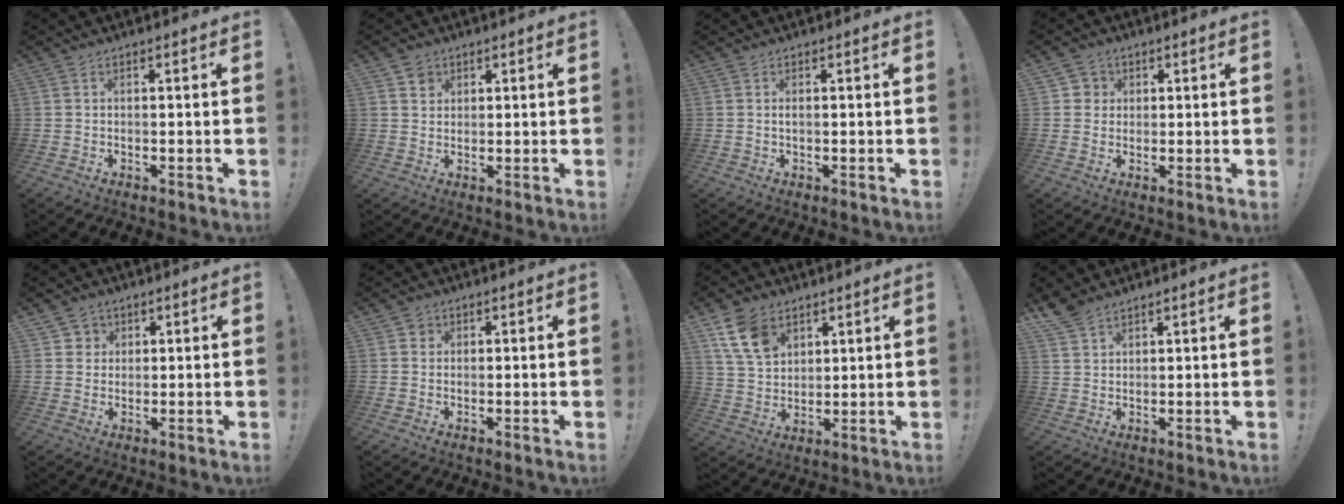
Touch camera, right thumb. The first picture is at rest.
{"total": 3.5, "force": [2.2, 2.8, 0.3], "torque": [0.004, -0.011, 0.038]}
{"total": 0.7, "force": [-0.1, 0.2, 0.7], "torque": [-0.019, 0.003, 0.000]}
{"total": 3.8, "force": [0.8, 3.7, 0.6], "torque": [-0.013, 0.005, 0.016]}
{"total": 3.5, "force": [1.5, 3.2, 0.4], "torque": [-0.010, -0.004, 0.027]}
{"total": 1.9, "force": [0.7, 1.8, 0.3], "torque": [-0.005, 0.001, 0.012]}
{"total": 11.9, "force": [6.4, 8.2, 5.8], "torque": [-0.098, -0.021, 0.128]}
{"total": 4.7, "force": [4.0, 1.8, 1.7], "torque": [-0.029, -0.025, 0.077]}